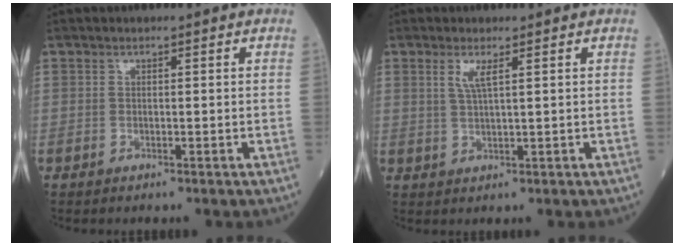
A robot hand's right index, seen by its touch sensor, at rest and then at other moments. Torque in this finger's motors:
{"motor_torque": [0.32, 0.04, 0.13, 0.03]}